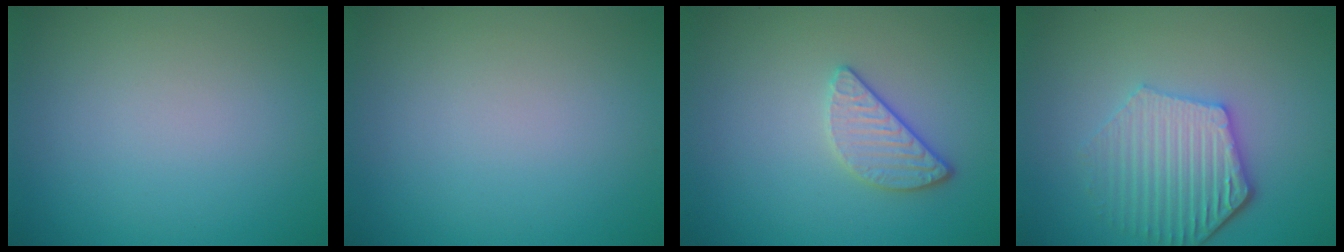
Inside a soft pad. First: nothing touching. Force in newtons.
{"total": 0.0}
{"total": 2.4, "press": 2.2, "slide": 0.9}
{"total": 5.4, "press": 4.2, "slide": 3.3}